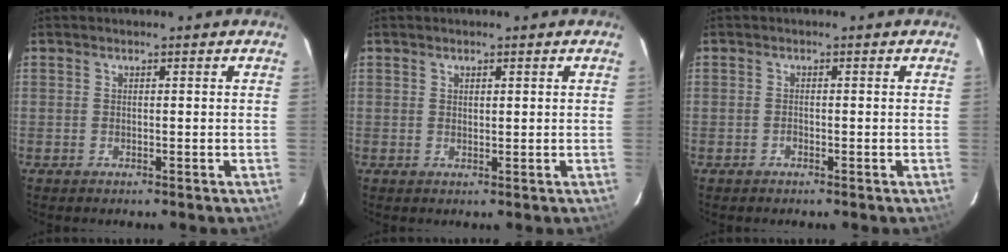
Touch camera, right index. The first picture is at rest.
{"total": 0.9, "force": [0.5, 0.4, 0.5], "torque": [-0.006, 0.002, 0.010]}
{"total": 0.7, "force": [-0.5, 0.4, 0.2], "torque": [-0.003, 0.002, -0.010]}